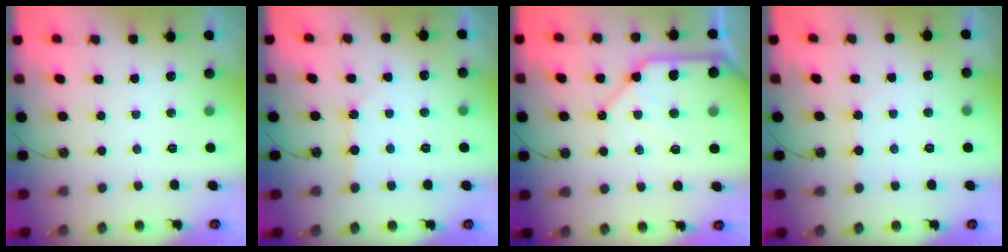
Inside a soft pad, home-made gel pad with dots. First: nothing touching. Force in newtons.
{"total": 2.1, "press": 2.1, "slide": 0.3}
{"total": 11.8, "press": 11.7, "slide": 1.4}
{"total": 2.7, "press": 2.7, "slide": 0.5}